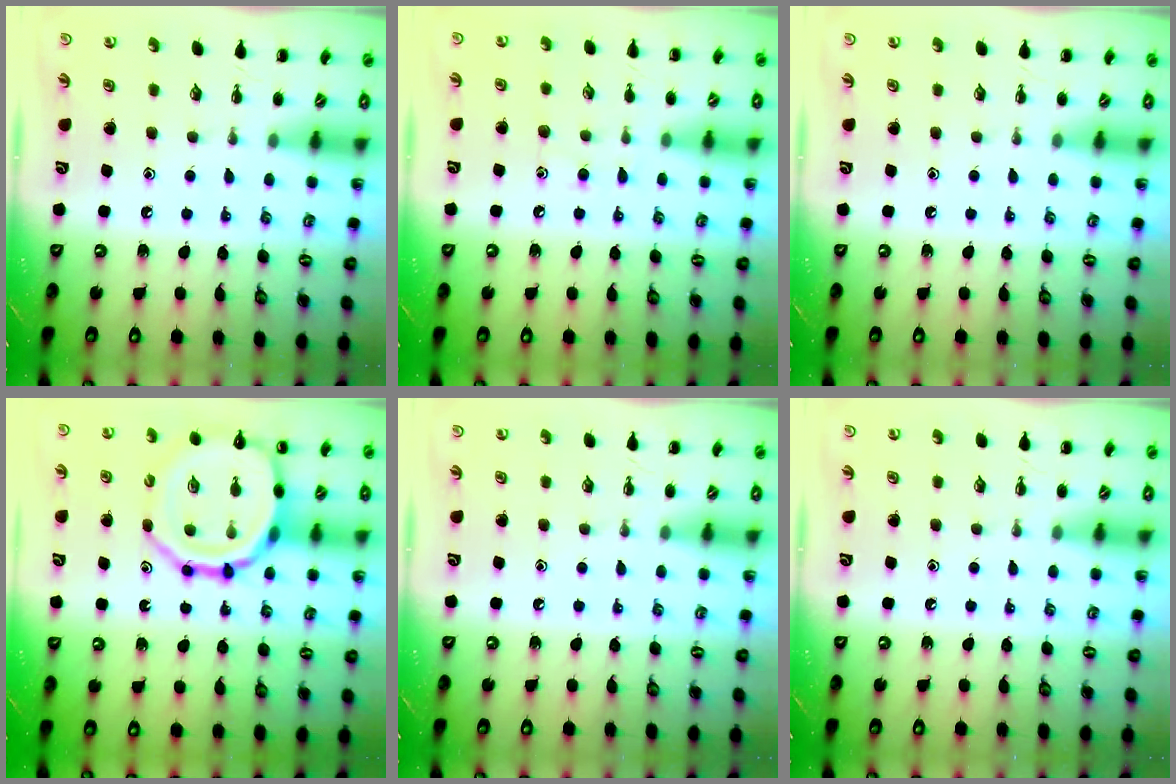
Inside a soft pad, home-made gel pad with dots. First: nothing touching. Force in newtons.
{"total": 5.3, "press": 5.0, "slide": 1.7}
{"total": 0.0}
{"total": 17.0, "press": 16.8, "slide": 2.5}
{"total": 0.0}
{"total": 0.0}